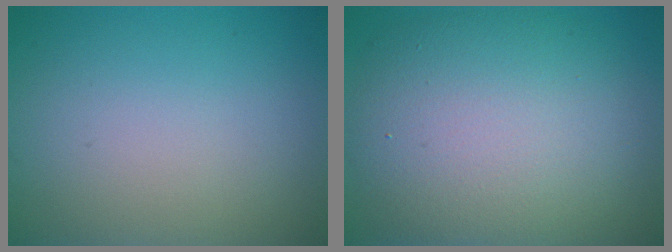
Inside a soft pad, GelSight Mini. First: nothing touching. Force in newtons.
{"total": 11.4, "press": 11.4, "slide": 0.8}